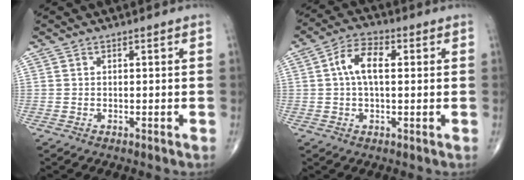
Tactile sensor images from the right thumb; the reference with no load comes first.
{"total": 7.6, "force": [1.3, 3.9, 6.4], "torque": [-0.119, 0.020, 0.019]}